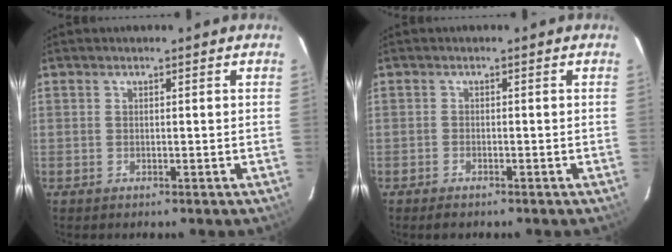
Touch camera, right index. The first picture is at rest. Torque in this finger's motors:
{"motor_torque": [0.24, -0.14, -0.01, 0.01]}